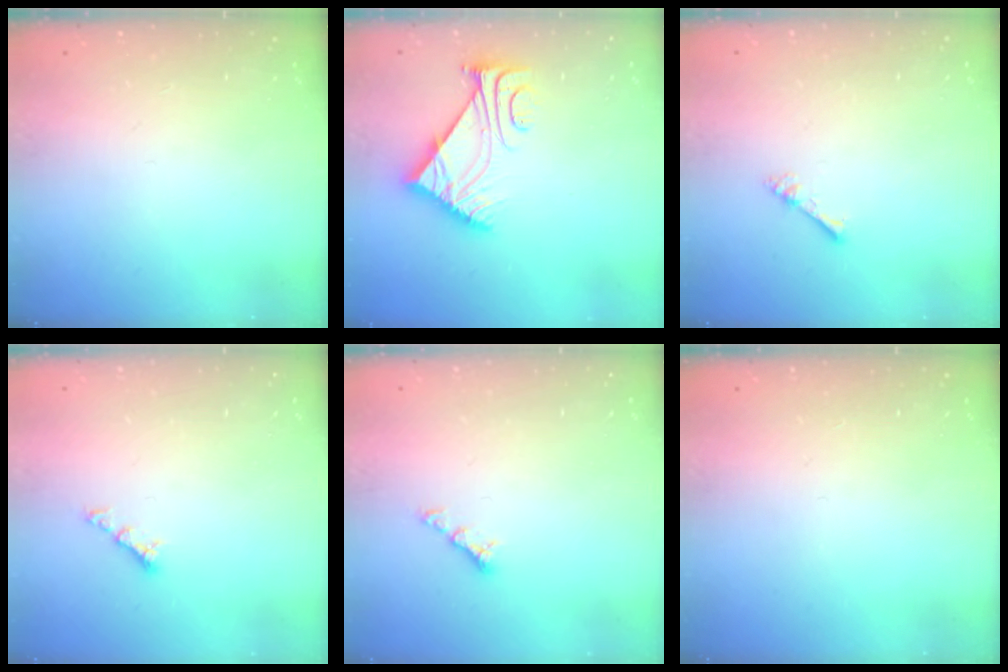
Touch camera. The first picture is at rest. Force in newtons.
{"total": 7.8, "press": 7.7, "slide": 1.0}
{"total": 1.0, "press": 1.0, "slide": 0.3}
{"total": 3.4, "press": 3.3, "slide": 0.6}
{"total": 4.0, "press": 3.9, "slide": 0.6}
{"total": 0.0}